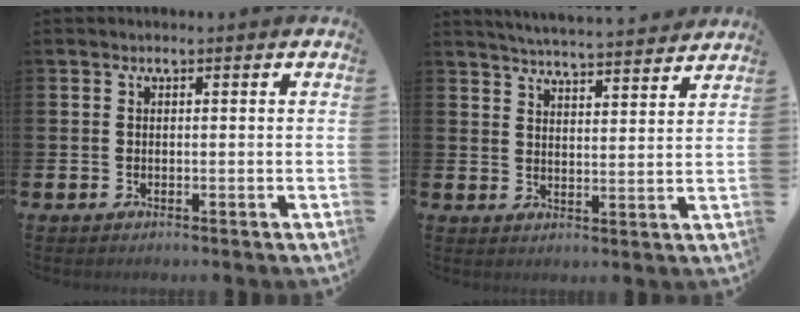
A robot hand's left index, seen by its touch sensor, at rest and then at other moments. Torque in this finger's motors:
{"motor_torque": [0.64, -0.86, 0.16, 0.04]}